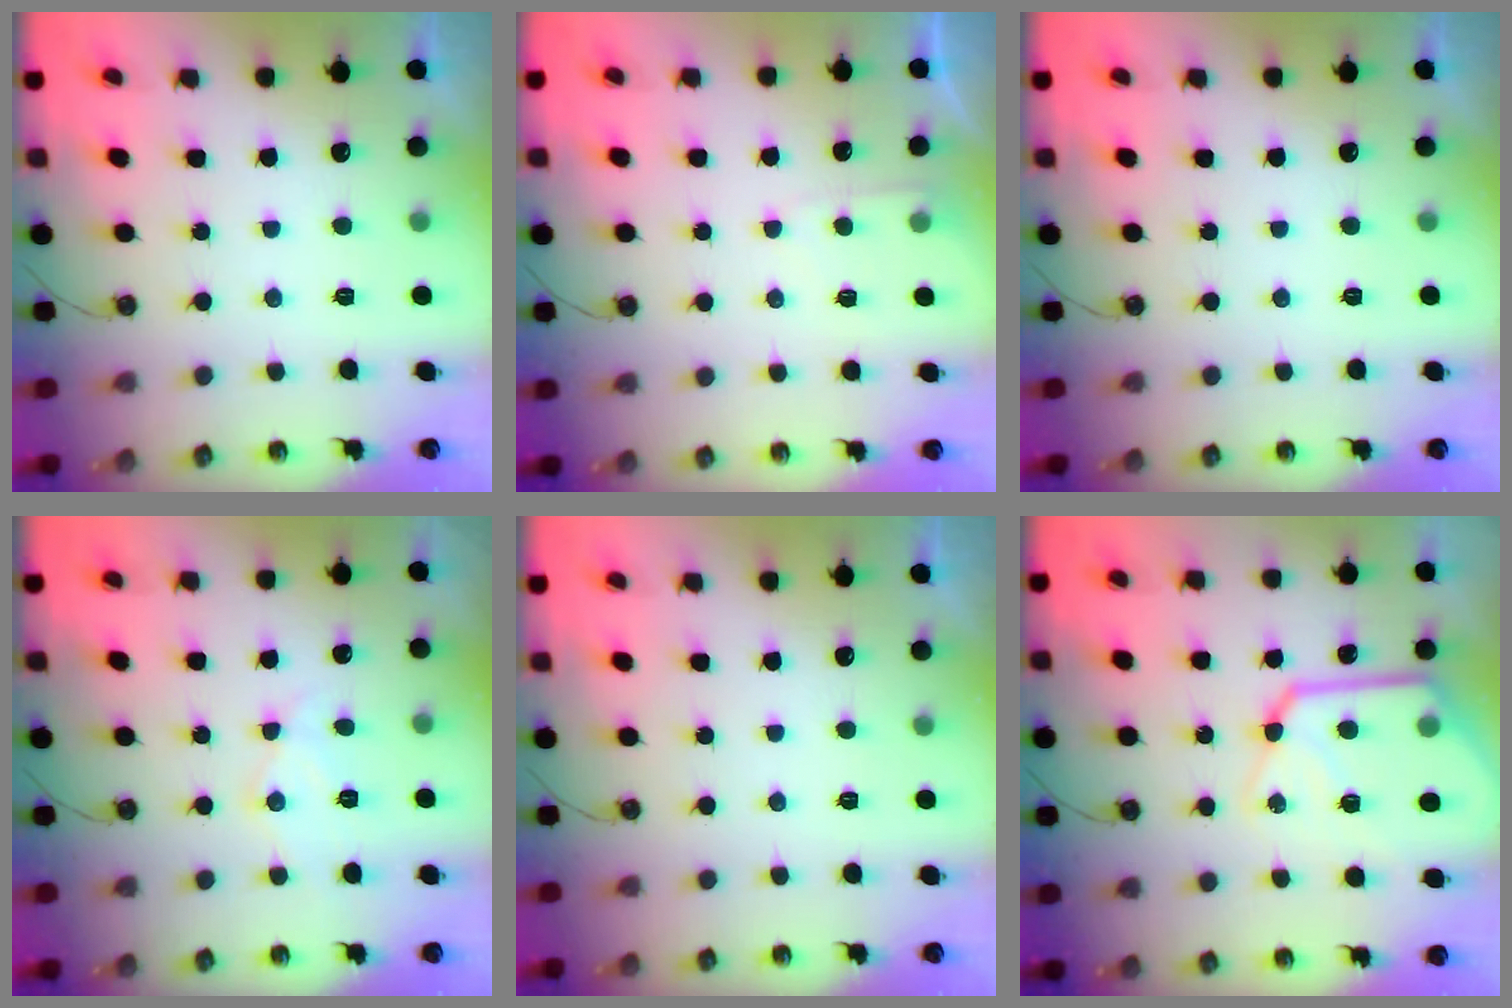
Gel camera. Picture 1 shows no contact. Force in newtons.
{"total": 3.7, "press": 3.7, "slide": 0.5}
{"total": 0.0}
{"total": 8.9, "press": 8.9, "slide": 0.4}
{"total": 0.0}
{"total": 18.9, "press": 18.8, "slide": 2.0}